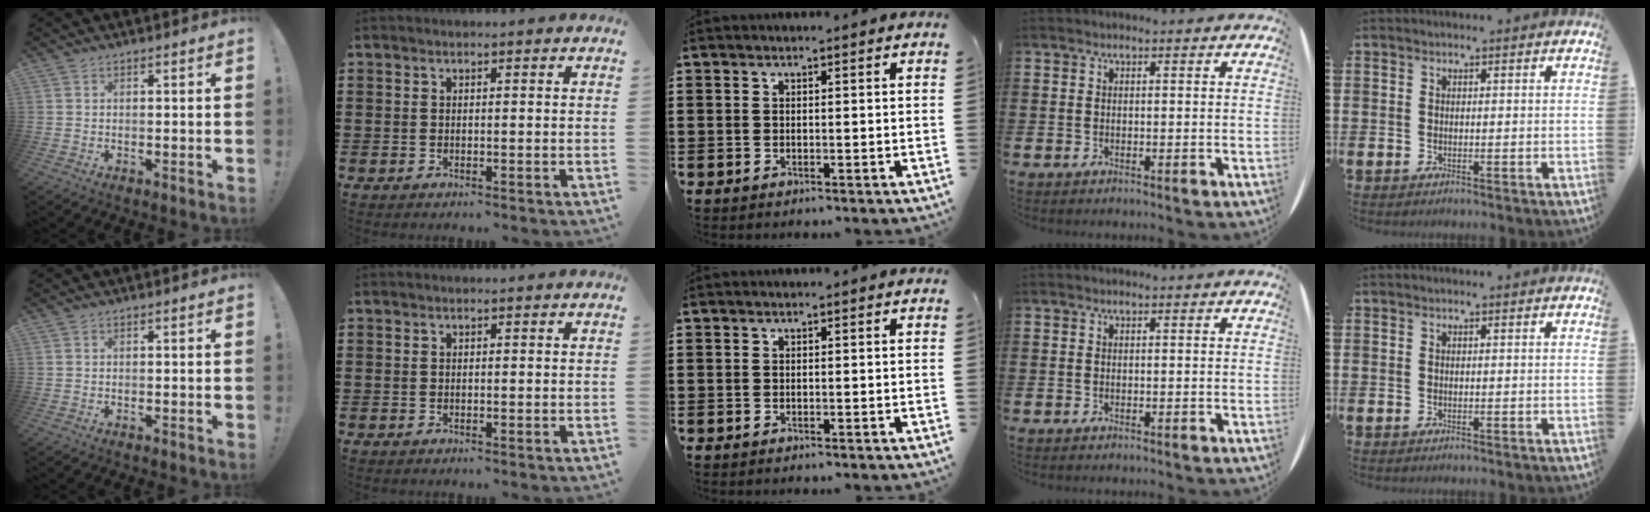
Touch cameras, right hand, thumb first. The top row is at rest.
{}